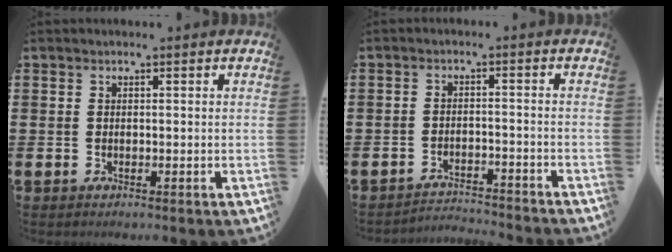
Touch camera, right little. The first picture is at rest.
{"total": 2.7, "force": [-2.7, -0.1, -0.2], "torque": [-0.004, 0.002, -0.059]}